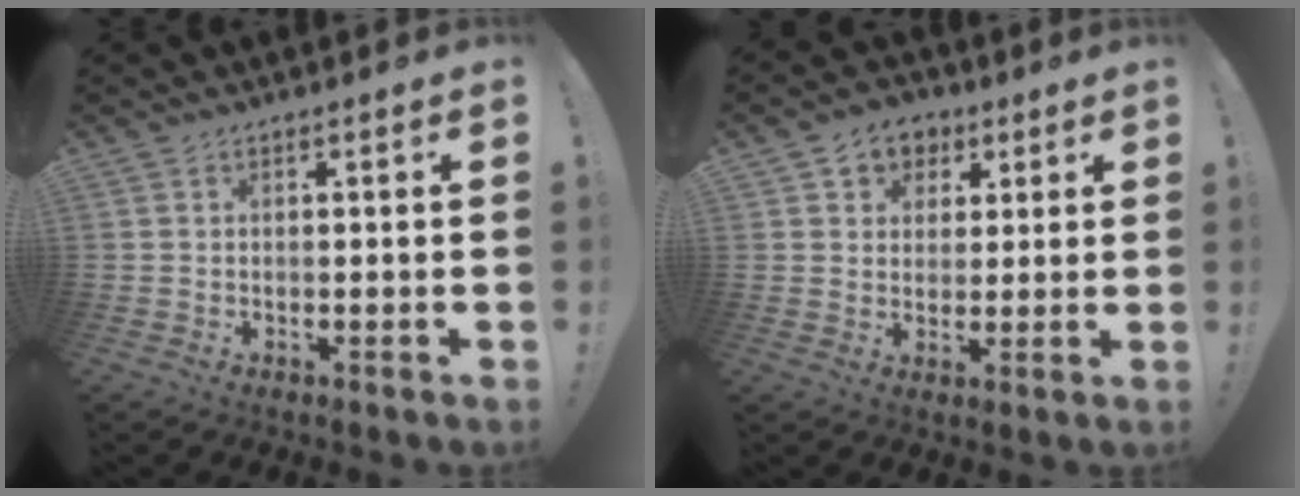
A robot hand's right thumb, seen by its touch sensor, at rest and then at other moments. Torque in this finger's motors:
{"motor_torque": [-0.39, 0.49, 0.03, 0.00, 0.00]}